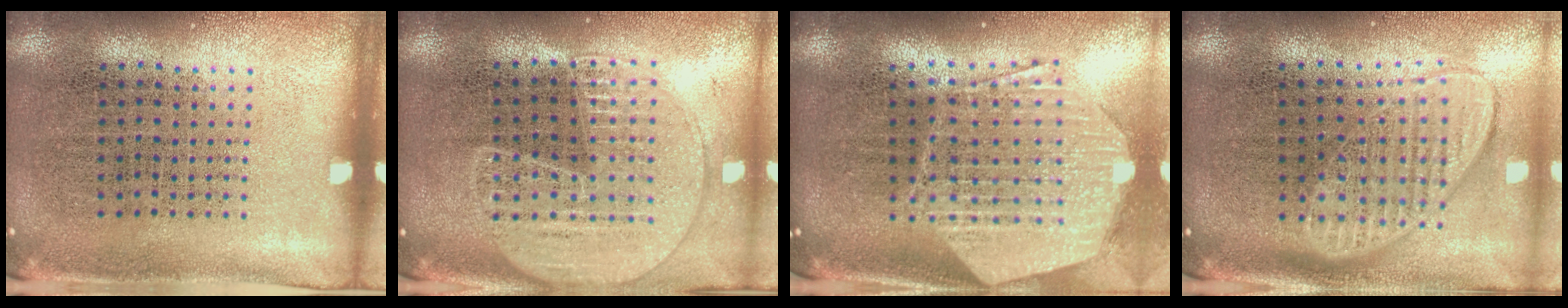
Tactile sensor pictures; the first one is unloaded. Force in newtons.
{"total": 1.7, "press": 1.6, "slide": 0.6}
{"total": 2.9, "press": 2.3, "slide": 1.8}
{"total": 2.0, "press": 1.5, "slide": 1.2}